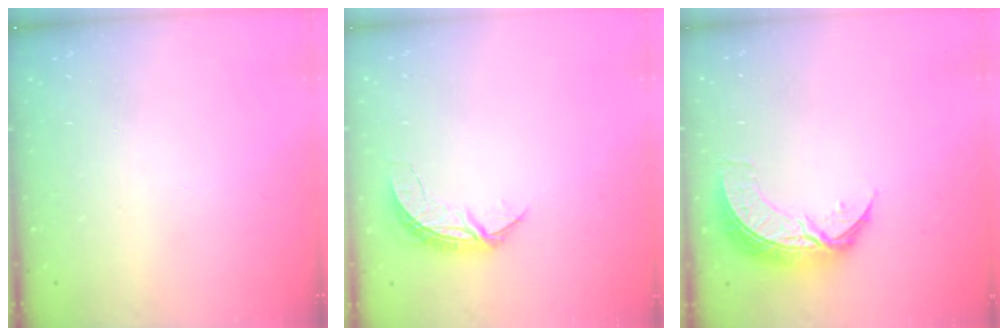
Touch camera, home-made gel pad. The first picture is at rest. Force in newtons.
{"total": 5.5, "press": 5.5, "slide": 0.3}
{"total": 9.0, "press": 9.0, "slide": 0.7}